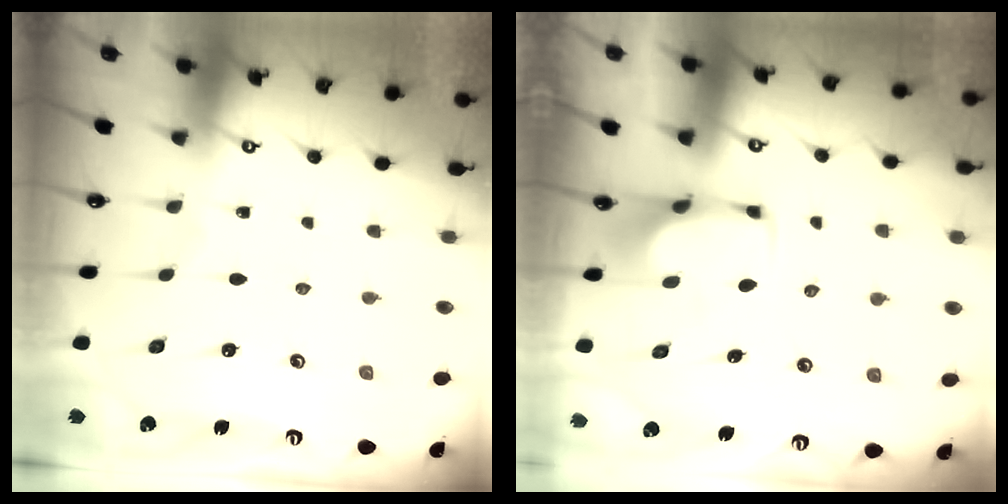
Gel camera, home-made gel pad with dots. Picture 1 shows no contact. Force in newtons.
{"total": 2.0, "press": 2.0, "slide": 0.2}